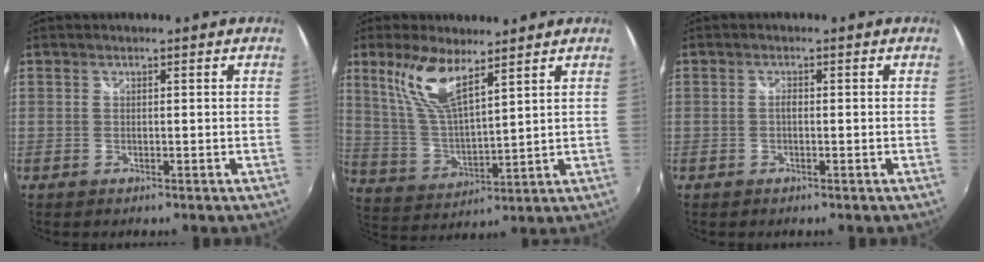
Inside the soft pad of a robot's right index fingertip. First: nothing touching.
{"total": 11.1, "force": [7.1, 3.1, 8.0], "torque": [-0.162, 0.005, 0.149]}
{"total": 0.9, "force": [-0.2, 0.5, 0.7], "torque": [-0.014, 0.003, -0.005]}